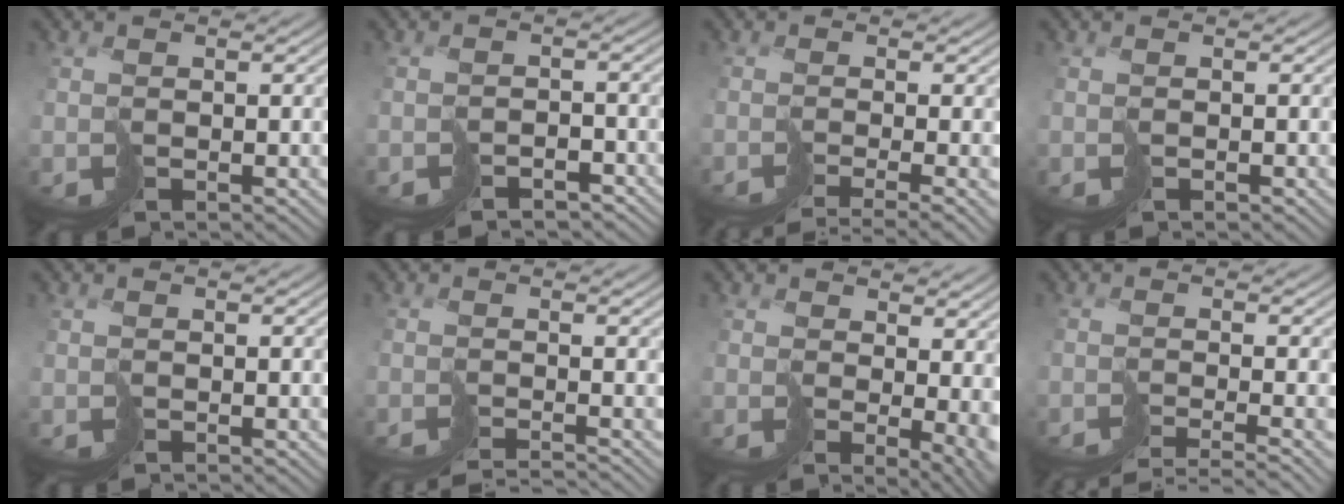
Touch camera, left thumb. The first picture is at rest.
{"total": 3.9, "force": [-3.6, 1.3, 0.6], "torque": [0.001, -0.009, -0.053]}
{"total": 4.7, "force": [-3.5, -0.1, 3.1], "torque": [-0.038, -0.015, -0.044]}
{"total": 0.5, "force": [-0.5, -0.1, -0.2], "torque": [0.008, -0.001, -0.007]}
{"total": 0.0}
{"total": 3.9, "force": [-3.5, -0.7, 1.5], "torque": [-0.006, -0.012, -0.052]}
{"total": 6.0, "force": [1.3, 2.8, 5.1], "torque": [-0.089, -0.020, 0.043]}
{"total": 4.8, "force": [-4.1, -0.6, 2.3], "torque": [-0.020, -0.010, -0.057]}